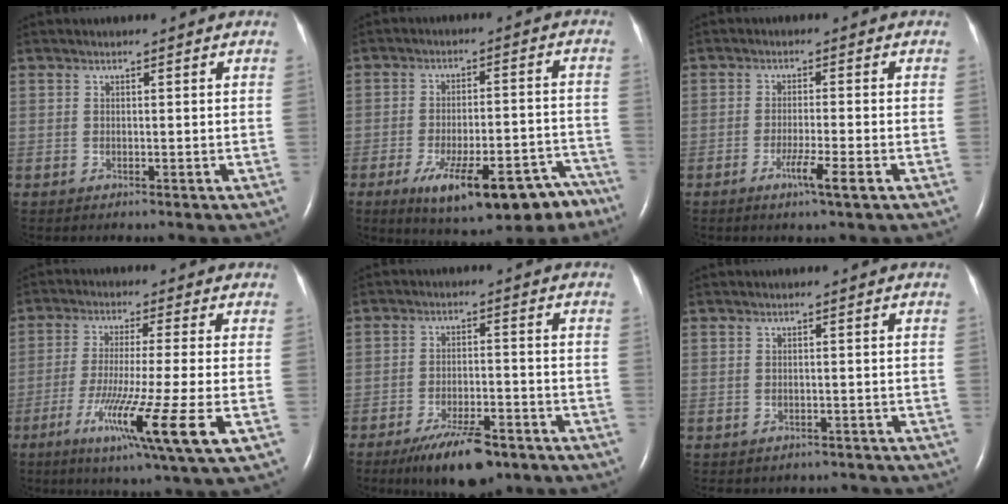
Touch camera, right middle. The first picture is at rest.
{"total": 17.2, "force": [-11.5, 5.4, 11.6], "torque": [-0.119, 0.023, -0.162]}
{"total": 4.1, "force": [-2.0, -0.4, 3.5], "torque": [-0.063, -0.008, -0.037]}
{"total": 13.2, "force": [-5.0, -1.3, 12.1], "torque": [-0.224, -0.046, -0.087]}
{"total": 9.7, "force": [-6.8, 2.8, 6.3], "torque": [-0.108, -0.011, -0.108]}
{"total": 3.3, "force": [-2.8, 1.6, 0.2], "torque": [-0.007, 0.007, -0.034]}